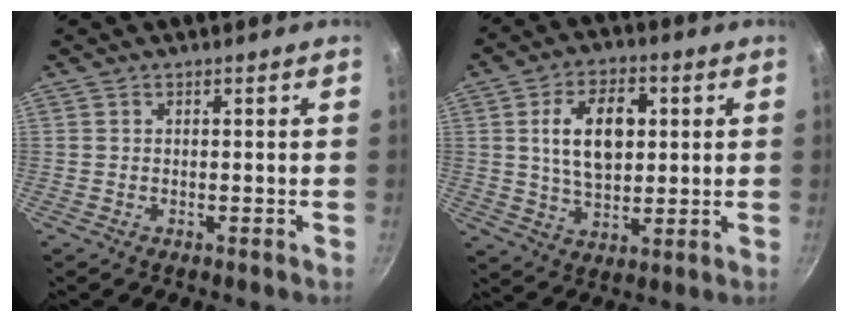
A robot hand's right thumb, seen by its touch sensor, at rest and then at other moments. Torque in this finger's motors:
{"motor_torque": [-0.46, 2.06, 1.10, -0.11, 0.40]}